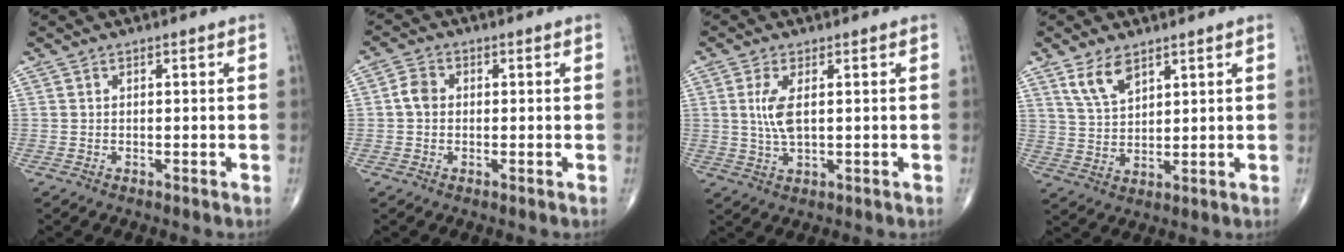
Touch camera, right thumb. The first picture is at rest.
{"total": 3.1, "force": [0.0, 2.5, 1.8], "torque": [-0.031, 0.008, -0.007]}
{"total": 5.3, "force": [1.0, 2.1, 4.8], "torque": [-0.109, -0.007, 0.024]}
{"total": 6.3, "force": [4.1, 3.0, 3.8], "torque": [-0.064, -0.021, 0.087]}